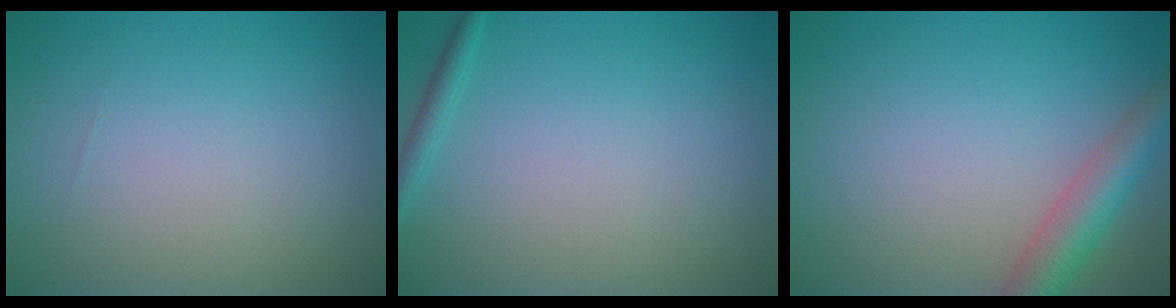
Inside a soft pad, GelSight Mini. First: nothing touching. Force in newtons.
{"total": 1.2, "press": 1.1, "slide": 0.1}
{"total": 4.0, "press": 4.0, "slide": 0.2}